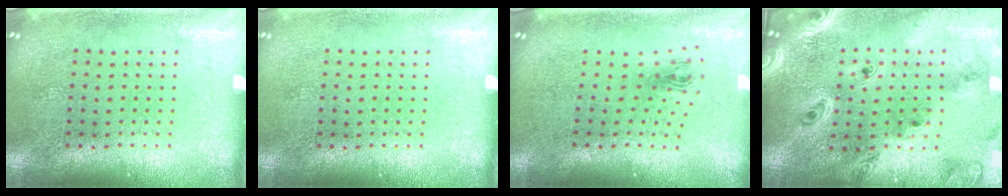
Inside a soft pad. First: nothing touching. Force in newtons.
{"total": 0.0}
{"total": 0.9, "press": 0.4, "slide": 0.8}
{"total": 2.6, "press": 2.3, "slide": 1.2}